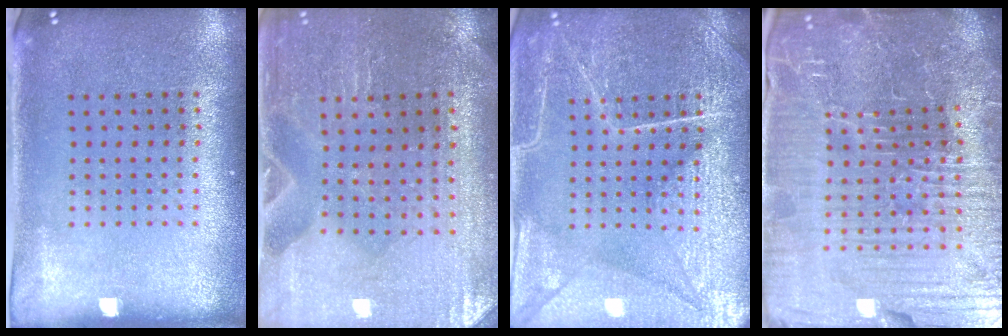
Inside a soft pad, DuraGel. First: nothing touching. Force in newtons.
{"total": 0.8, "press": 0.8, "slide": 0.2}
{"total": 6.9, "press": 6.8, "slide": 0.9}
{"total": 7.4, "press": 6.6, "slide": 3.4}